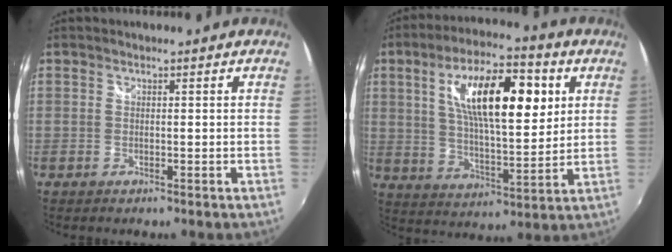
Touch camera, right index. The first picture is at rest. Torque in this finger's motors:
{"motor_torque": [1.47, 0.67, 1.05, 0.21]}